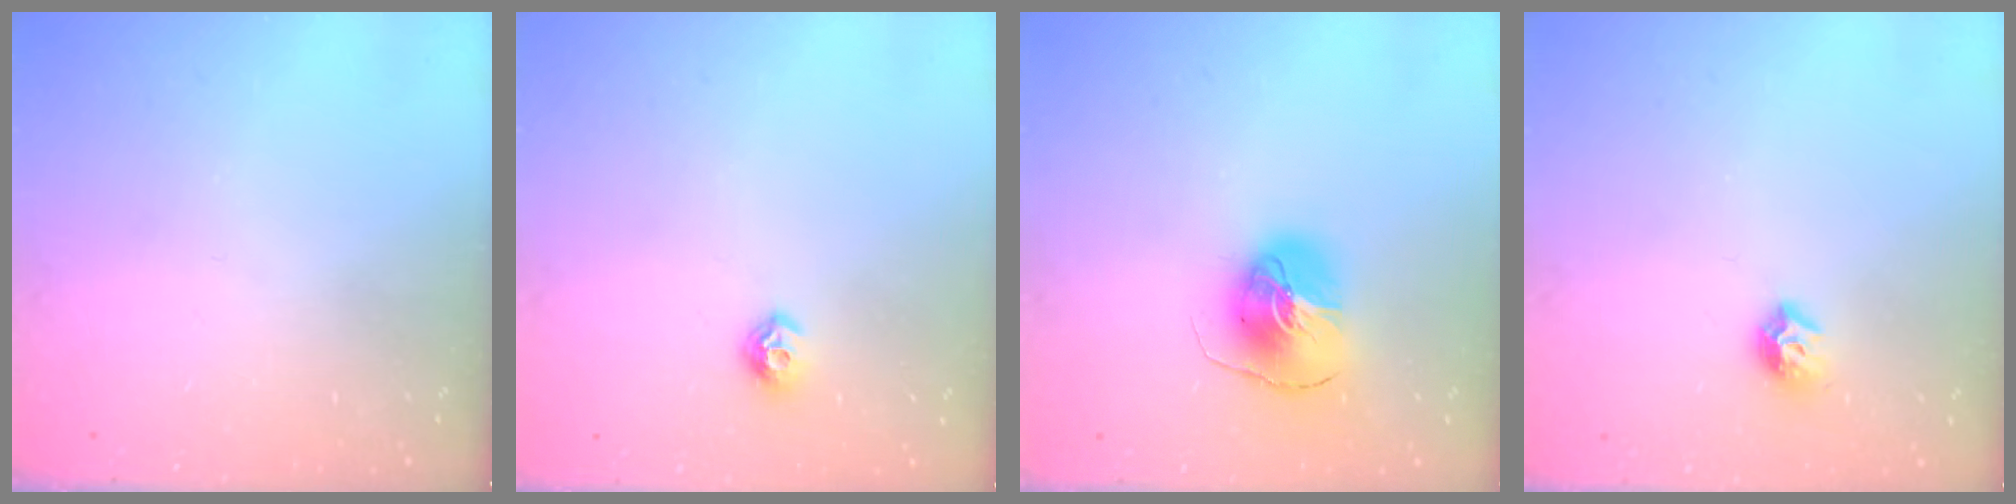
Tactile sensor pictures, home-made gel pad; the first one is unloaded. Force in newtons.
{"total": 6.5, "press": 6.5, "slide": 0.7}
{"total": 10.5, "press": 10.5, "slide": 1.3}
{"total": 8.2, "press": 8.2, "slide": 0.7}